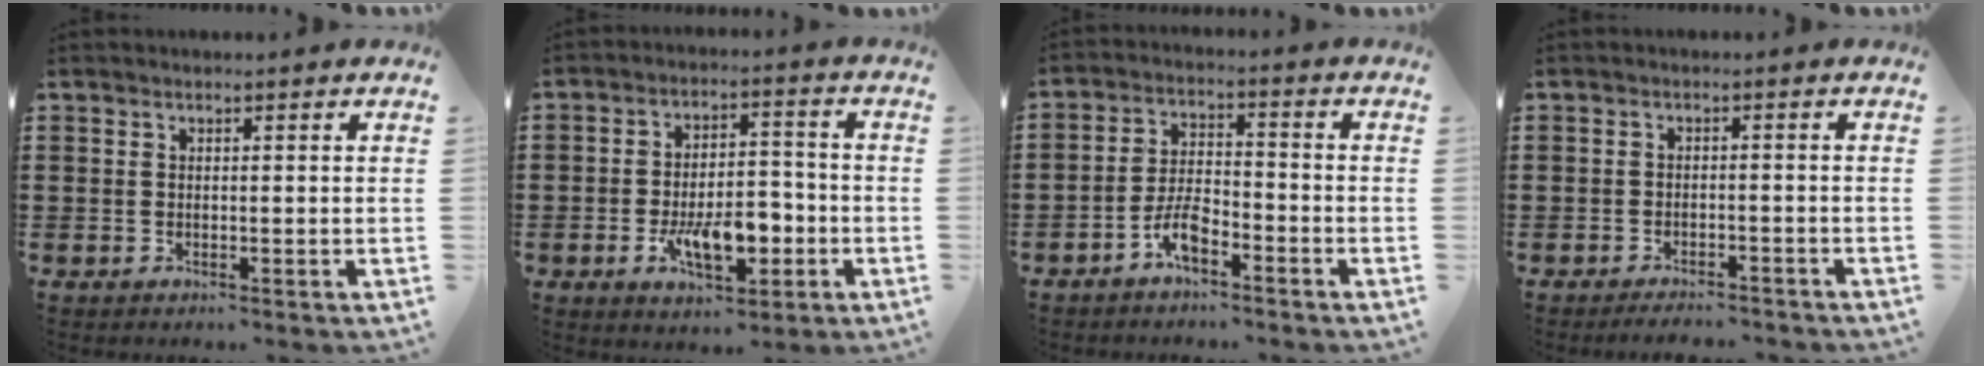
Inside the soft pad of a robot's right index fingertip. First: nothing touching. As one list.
[{"total": 9.0, "force": [-3.0, 4.6, 7.1], "torque": [-0.118, 0.002, -0.053]}, {"total": 5.5, "force": [-3.5, 2.0, 3.7], "torque": [-0.090, 0.005, -0.073]}, {"total": 2.2, "force": [-2.2, 0.1, 0.1], "torque": [-0.006, 0.003, -0.045]}]